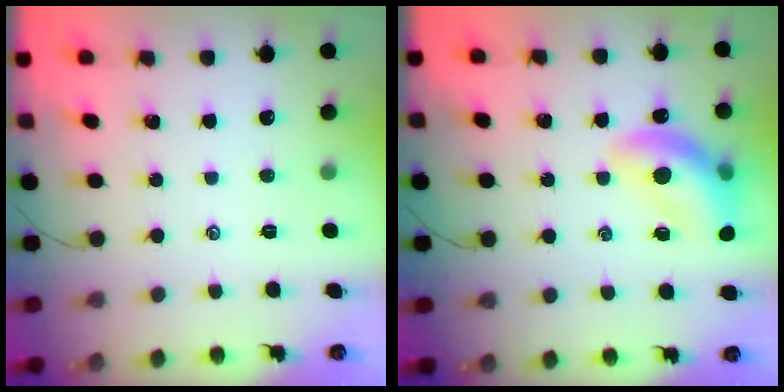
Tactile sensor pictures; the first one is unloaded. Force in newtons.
{"total": 16.5, "press": 16.1, "slide": 3.6}